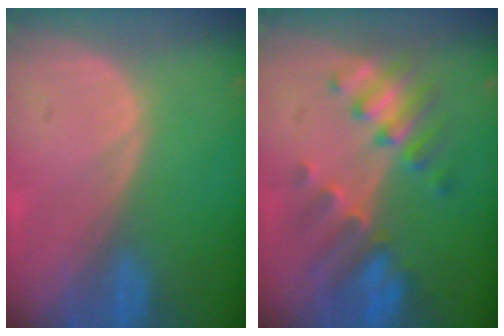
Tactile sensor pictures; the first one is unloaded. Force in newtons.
{"total": 7.4, "press": 7.2, "slide": 1.9}